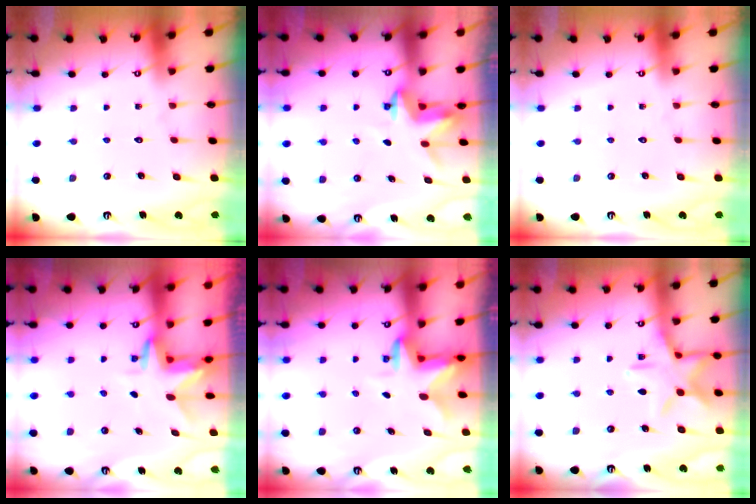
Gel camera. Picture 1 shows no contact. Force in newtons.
{"total": 3.4, "press": 3.4, "slide": 0.2}
{"total": 0.0}
{"total": 3.2, "press": 3.2, "slide": 0.2}
{"total": 2.5, "press": 2.4, "slide": 0.6}
{"total": 13.6, "press": 13.6, "slide": 0.9}